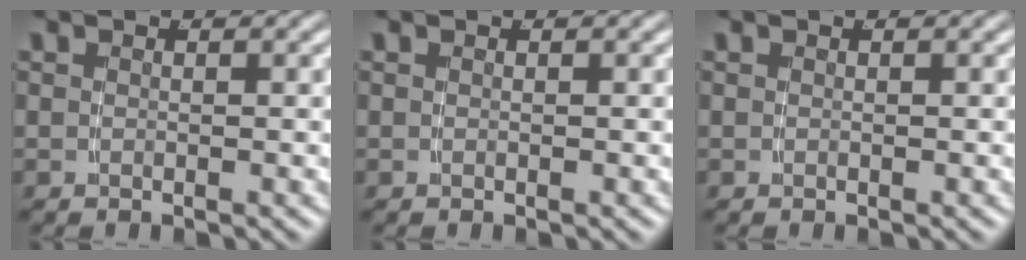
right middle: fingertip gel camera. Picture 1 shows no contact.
{"total": 0.0}
{"total": 0.0}